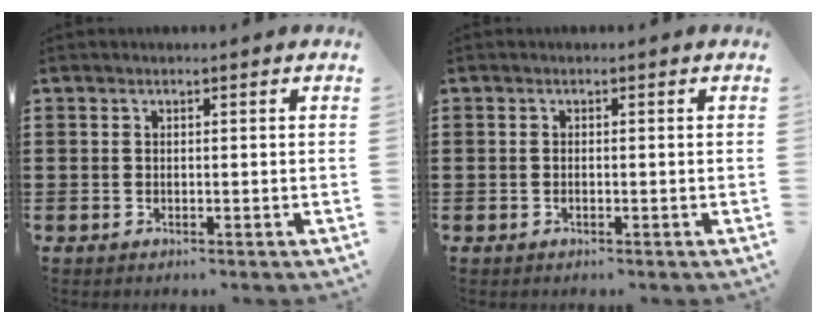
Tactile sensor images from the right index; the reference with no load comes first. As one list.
[{"total": 0.6, "force": [-0.2, -0.1, 0.5], "torque": [-0.013, -0.007, -0.002]}]